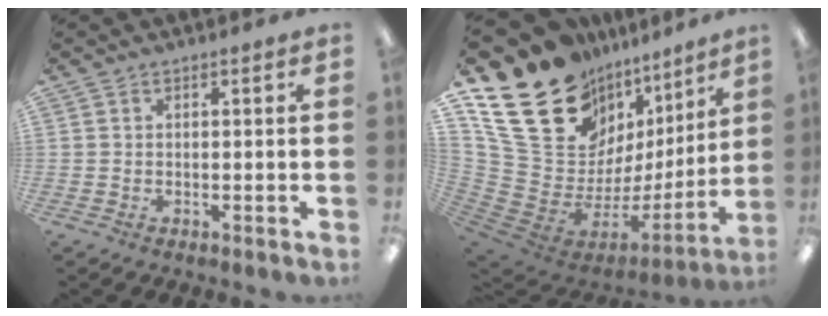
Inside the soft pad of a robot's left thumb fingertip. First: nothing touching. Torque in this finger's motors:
{"motor_torque": [2.41, 2.60, 1.53, -1.24, 0.32]}